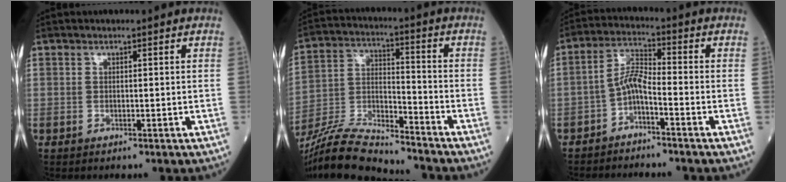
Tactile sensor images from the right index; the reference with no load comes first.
{"total": 14.4, "force": [-13.6, 1.0, 4.4], "torque": [-0.086, 0.006, -0.254]}
{"total": 4.6, "force": [-2.5, 1.0, 3.7], "torque": [-0.074, 0.012, -0.051]}